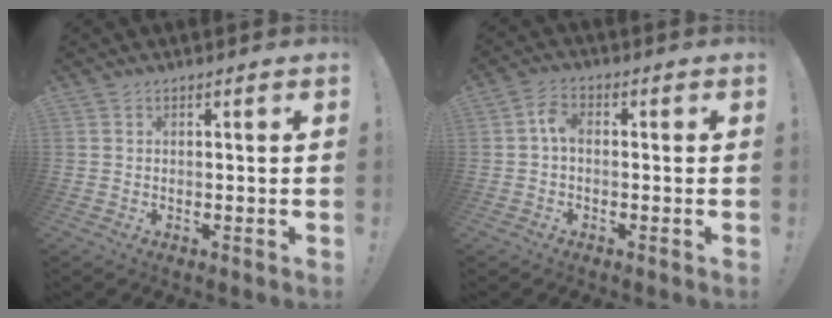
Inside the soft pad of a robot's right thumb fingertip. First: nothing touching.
{"total": 4.2, "force": [-0.2, 2.4, 3.5], "torque": [-0.072, 0.016, 0.000]}